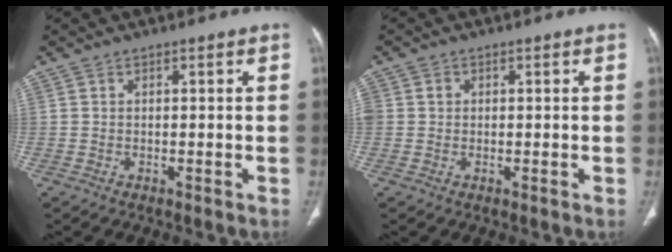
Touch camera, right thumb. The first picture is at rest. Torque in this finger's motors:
{"motor_torque": [0.82, 4.19, 0.80, -0.30, 0.24]}